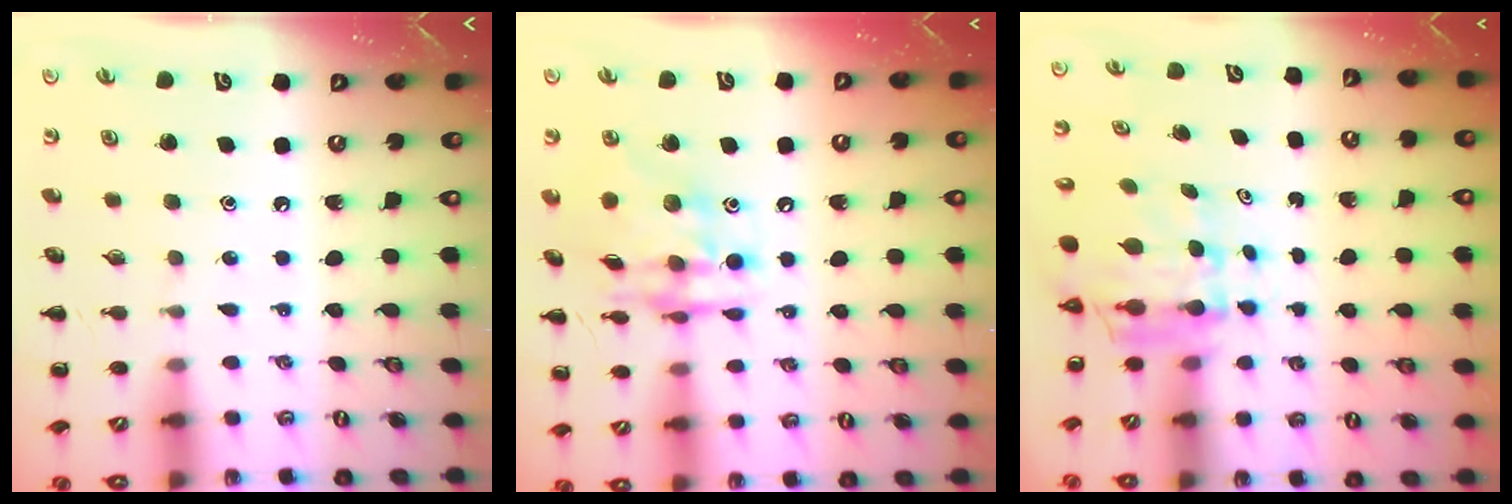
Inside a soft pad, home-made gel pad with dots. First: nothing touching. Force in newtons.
{"total": 14.9, "press": 14.5, "slide": 3.3}
{"total": 5.9, "press": 5.6, "slide": 1.7}